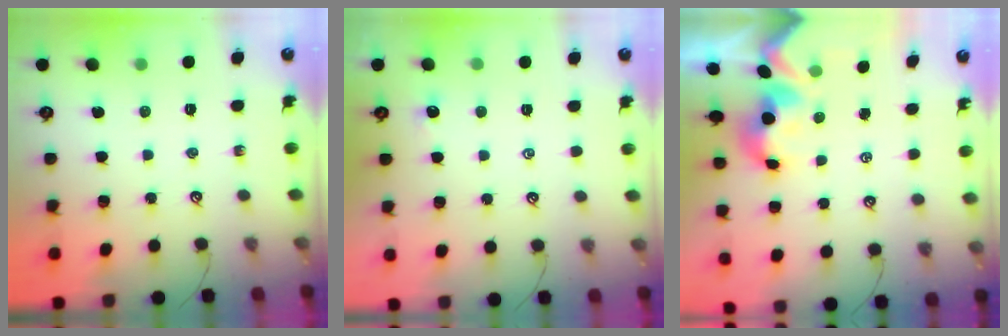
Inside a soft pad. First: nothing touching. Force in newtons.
{"total": 1.4, "press": 1.3, "slide": 0.3}
{"total": 2.1, "press": 2.0, "slide": 0.7}